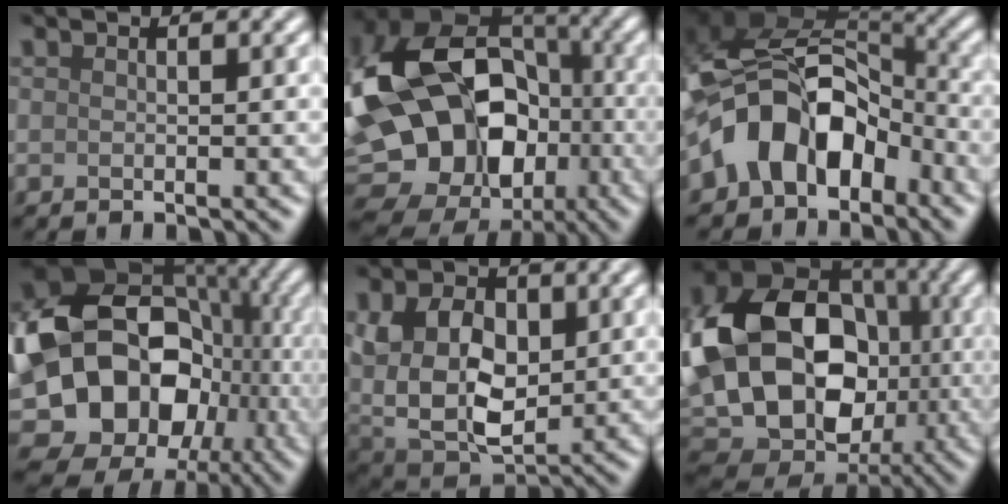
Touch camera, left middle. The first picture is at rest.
{"total": 20.8, "force": [-2.9, 16.7, 12.1], "torque": [-0.220, 0.009, -0.061]}
{"total": 9.5, "force": [-3.6, 6.5, 5.9], "torque": [-0.086, 0.016, -0.077]}
{"total": 17.3, "force": [-2.6, 13.6, 10.3], "torque": [-0.194, -0.010, -0.033]}
{"total": 11.1, "force": [1.6, 7.6, 7.9], "torque": [-0.181, 0.002, 0.039]}
{"total": 20.2, "force": [-0.7, 16.0, 12.2], "torque": [-0.224, 0.003, -0.019]}